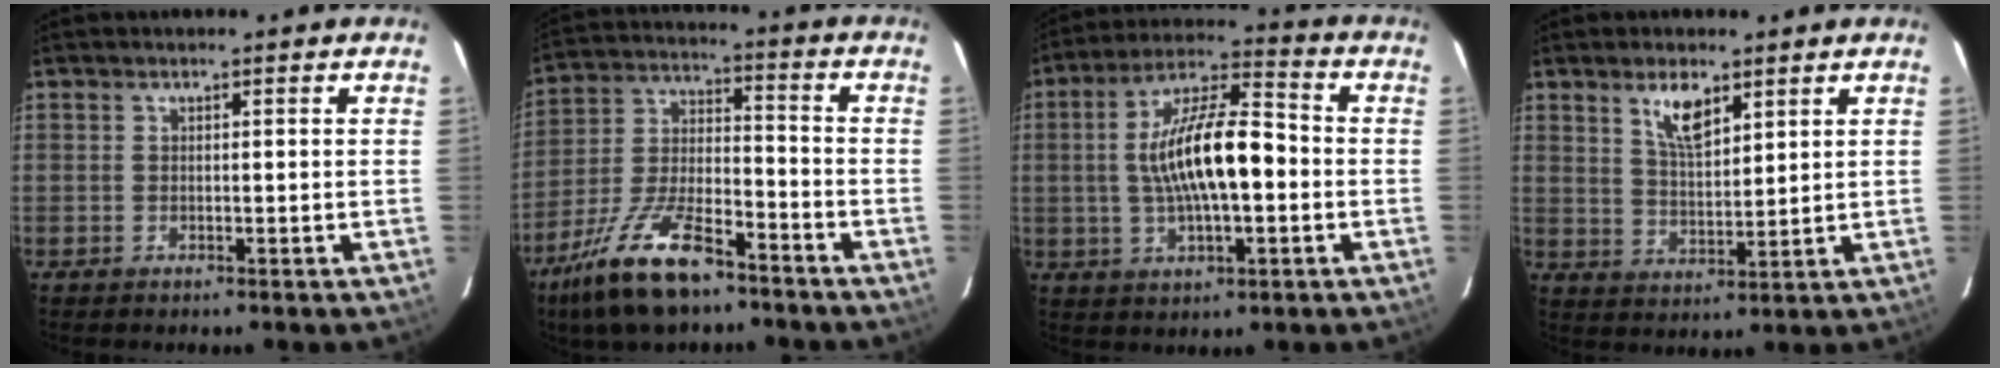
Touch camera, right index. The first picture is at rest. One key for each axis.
{"total": 16.7, "fx": -11.4, "fy": 6.0, "fz": 10.7, "tx": -0.227, "ty": -0.014, "tz": -0.209}
{"total": 15.0, "fx": -1.0, "fy": 5.0, "fz": 14.1, "tx": -0.256, "ty": 0.016, "tz": -0.018}
{"total": 6.7, "fx": 4.1, "fy": 2.6, "fz": 4.7, "tx": -0.082, "ty": 0.001, "tz": 0.081}